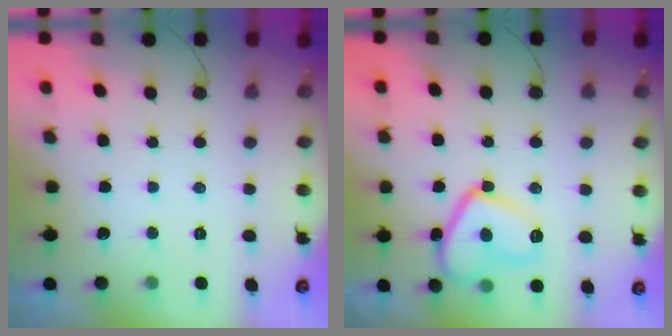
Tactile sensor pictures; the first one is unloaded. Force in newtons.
{"total": 12.4, "press": 12.3, "slide": 1.1}